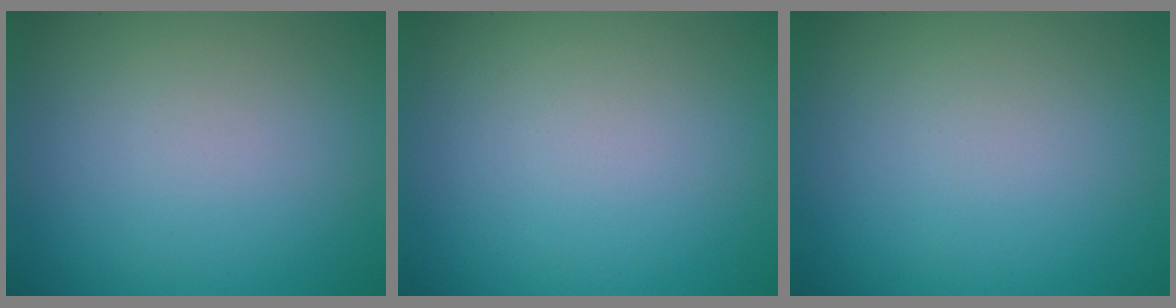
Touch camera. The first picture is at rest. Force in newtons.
{"total": 0.0}
{"total": 0.0}